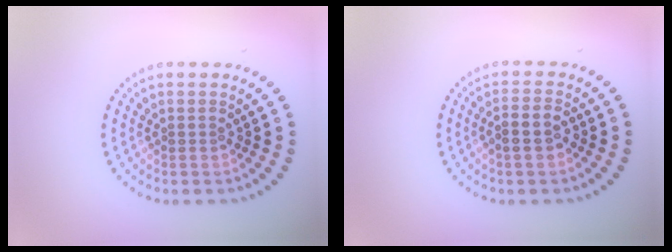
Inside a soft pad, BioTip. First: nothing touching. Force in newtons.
{"total": 2.2, "press": 2.1, "slide": 0.7}